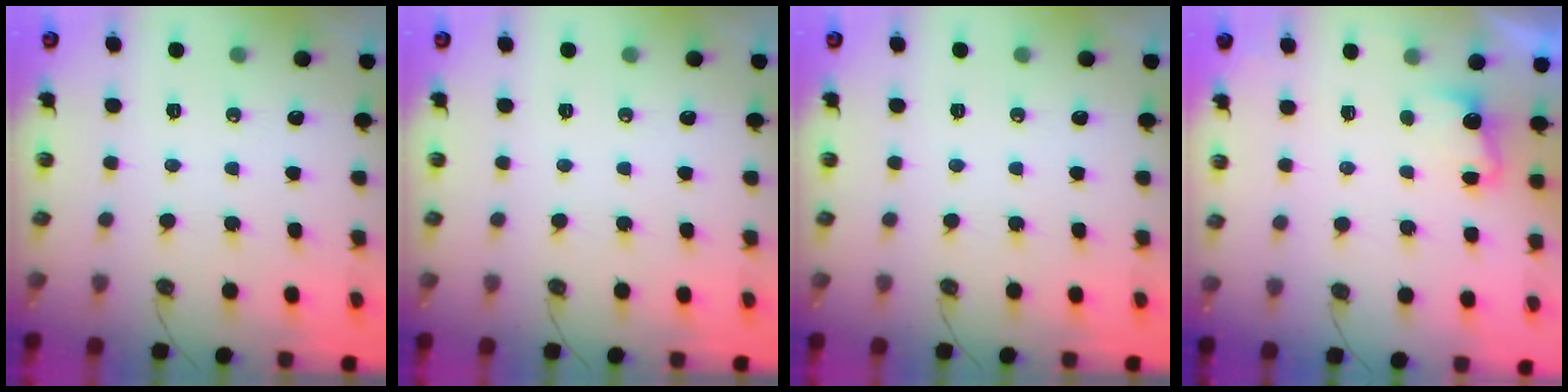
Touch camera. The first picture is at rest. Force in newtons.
{"total": 0.0}
{"total": 0.0}
{"total": 3.9, "press": 3.8, "slide": 1.0}